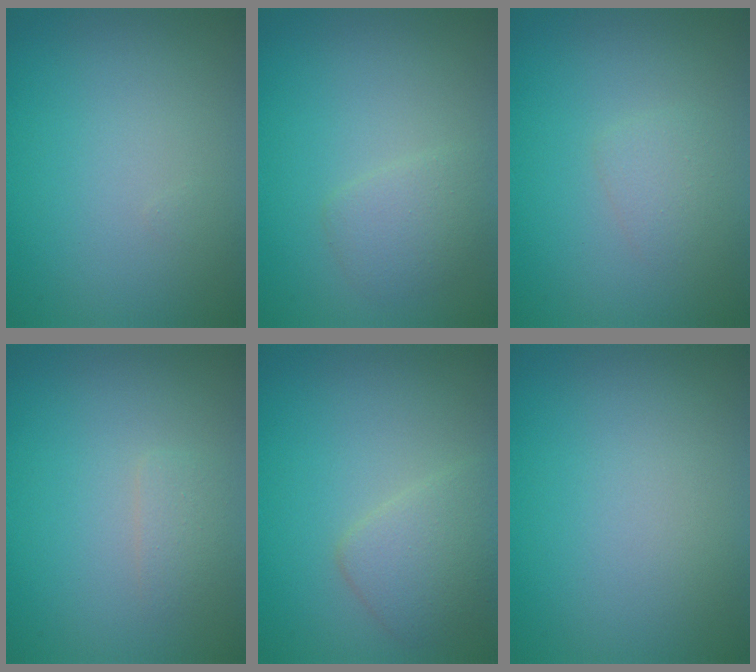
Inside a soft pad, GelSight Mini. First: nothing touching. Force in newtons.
{"total": 1.9, "press": 1.9, "slide": 0.0}
{"total": 1.1, "press": 1.1, "slide": 0.1}
{"total": 1.0, "press": 1.0, "slide": 0.0}
{"total": 2.8, "press": 2.8, "slide": 0.2}
{"total": 0.0}